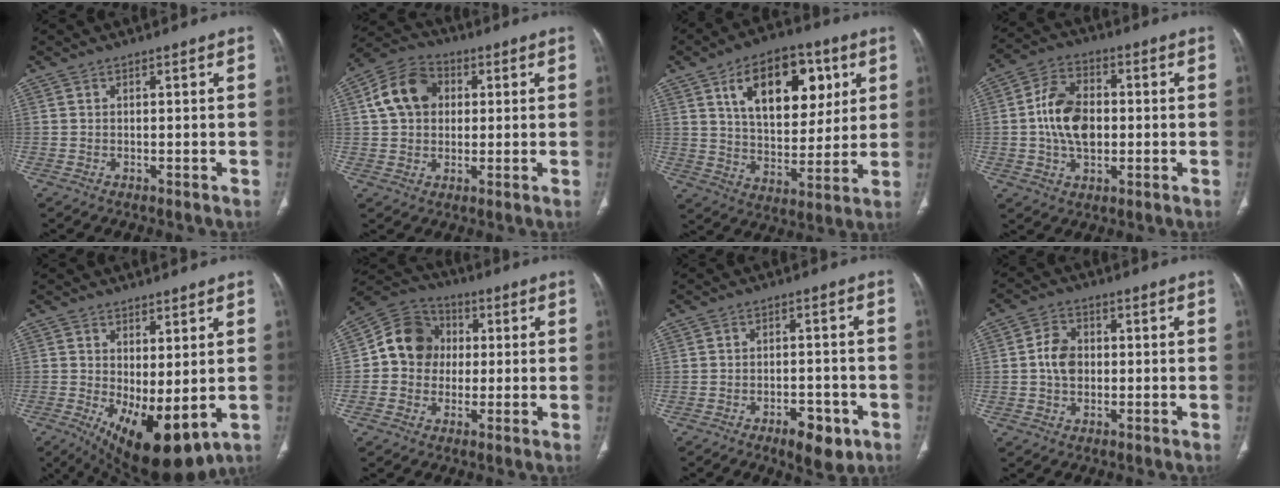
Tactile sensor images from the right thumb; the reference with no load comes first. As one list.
[{"total": 10.8, "force": [2.3, 8.4, 6.4], "torque": [-0.103, 0.016, 0.030]}, {"total": 19.8, "force": [7.4, 11.4, 14.3], "torque": [-0.171, -0.019, 0.122]}, {"total": 11.7, "force": [-0.1, 7.7, 8.8], "torque": [-0.145, 0.014, -0.007]}, {"total": 12.8, "force": [-1.9, 5.3, 11.5], "torque": [-0.173, -0.021, -0.007]}, {"total": 11.2, "force": [0.8, 10.0, 5.0], "torque": [-0.056, 0.023, -0.001]}, {"total": 7.1, "force": [-3.7, 3.3, 5.0], "torque": [-0.057, 0.016, -0.049]}, {"total": 5.9, "force": [0.0, 4.4, 3.8], "torque": [-0.058, 0.008, -0.006]}]